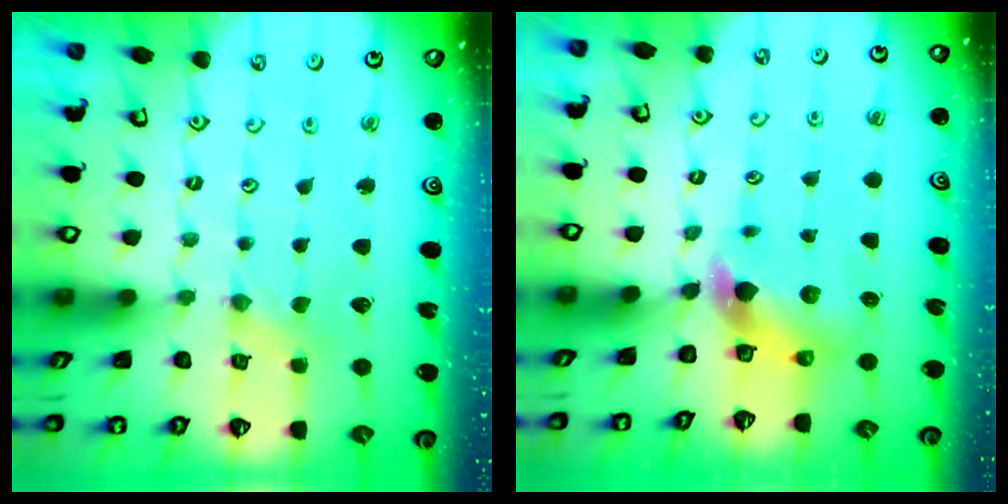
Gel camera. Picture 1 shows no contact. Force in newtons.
{"total": 6.0, "press": 5.9, "slide": 0.9}